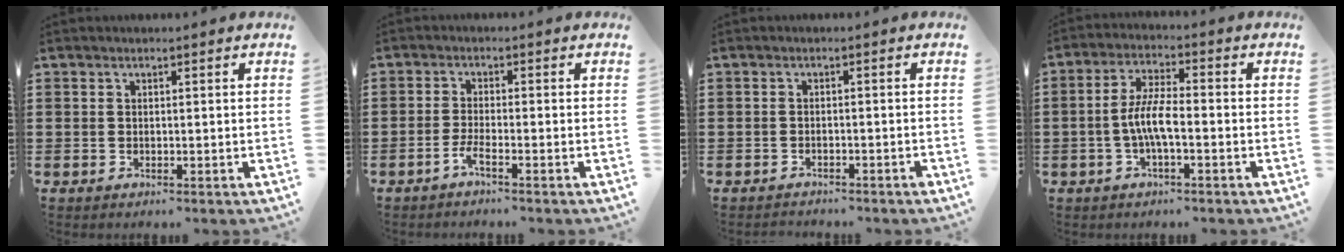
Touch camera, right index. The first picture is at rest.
{"total": 2.6, "force": [-1.9, -0.2, 1.7], "torque": [-0.046, -0.008, -0.040]}
{"total": 1.5, "force": [-1.5, 0.1, -0.1], "torque": [-0.004, 0.001, -0.032]}
{"total": 6.0, "force": [-1.6, 1.5, 5.6], "torque": [-0.125, -0.004, -0.038]}